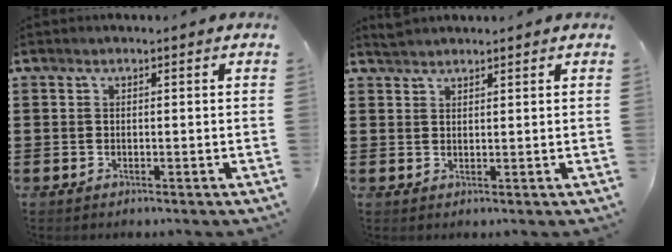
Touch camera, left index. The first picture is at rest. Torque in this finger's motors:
{"motor_torque": [0.06, 0.23, 0.03, 0.00]}